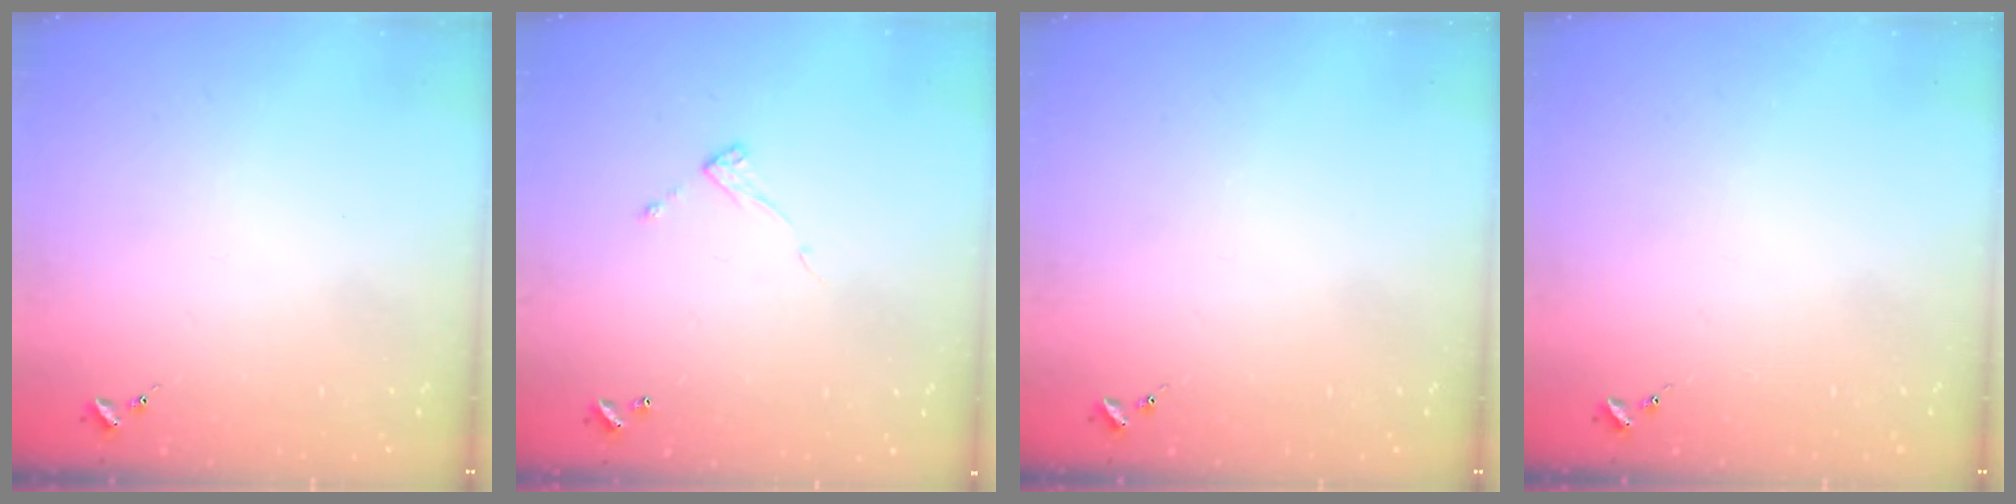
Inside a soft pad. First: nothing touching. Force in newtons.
{"total": 5.3, "press": 5.3, "slide": 0.4}
{"total": 0.0}
{"total": 0.0}